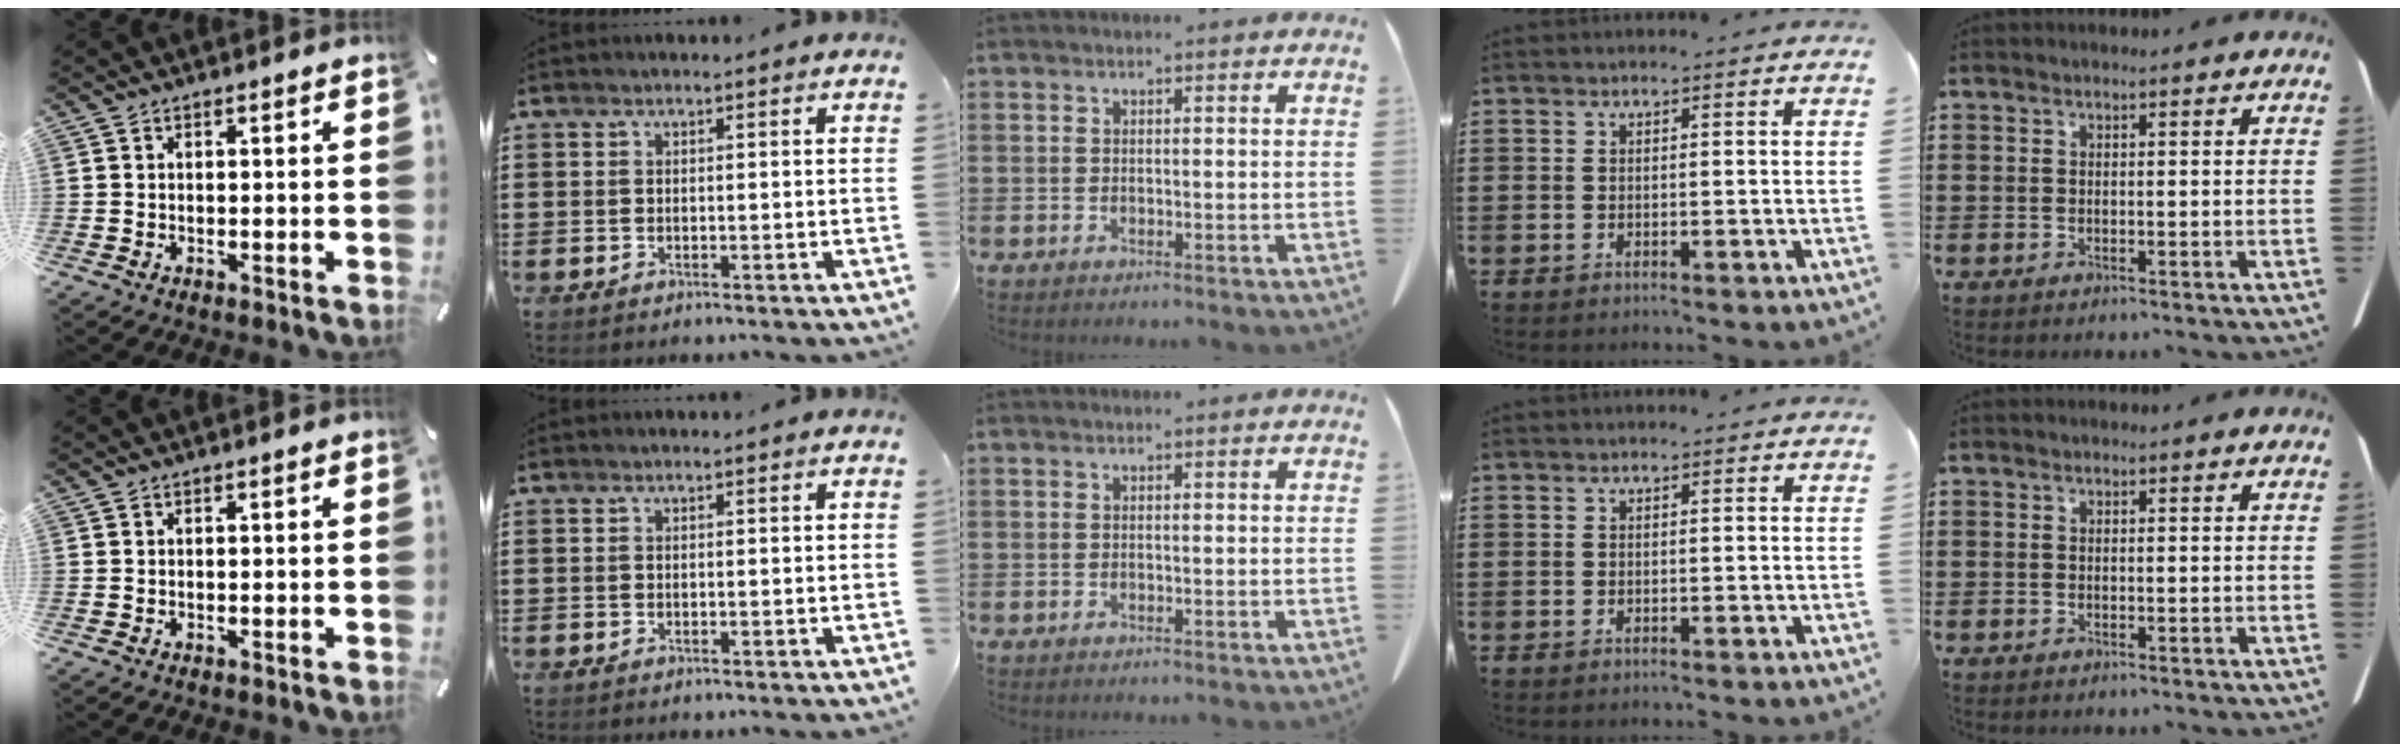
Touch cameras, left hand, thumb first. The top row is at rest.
{}